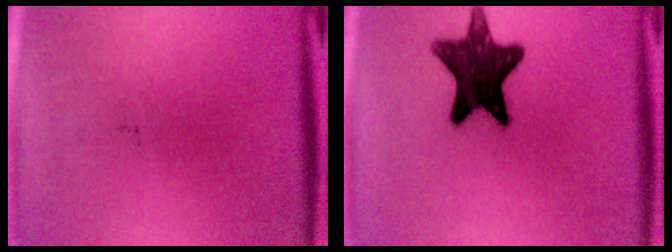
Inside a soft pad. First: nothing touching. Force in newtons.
{"total": 13.3}